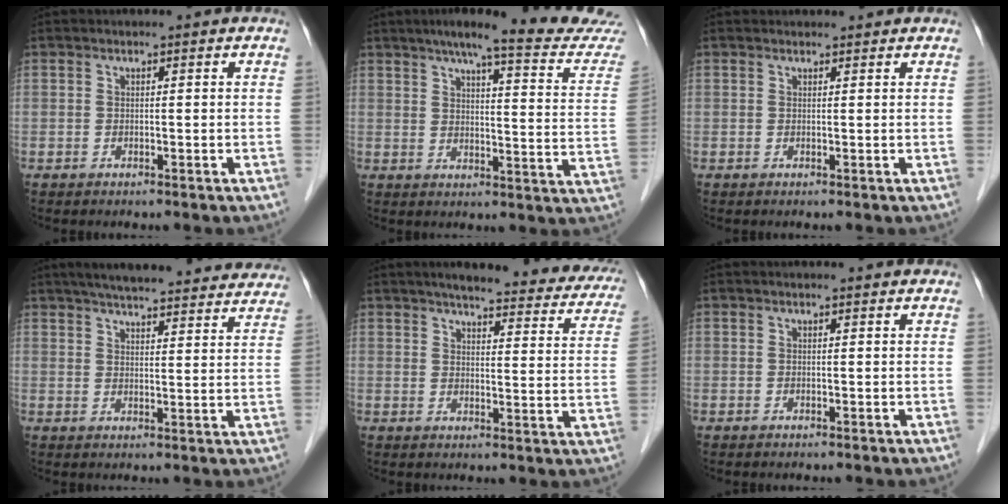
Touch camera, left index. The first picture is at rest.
{"total": 20.3, "force": [18.2, 0.4, 9.0], "torque": [-0.116, -0.051, 0.215]}
{"total": 3.3, "force": [3.2, 0.9, 0.3], "torque": [-0.003, 0.032, 0.045]}
{"total": 24.9, "force": [22.6, 3.7, 9.9], "torque": [-0.146, 0.001, 0.281]}
{"total": 22.4, "force": [19.3, 4.4, 10.5], "torque": [-0.119, -0.013, 0.213]}
{"total": 1.4, "force": [1.3, 0.2, 0.3], "torque": [-0.011, 0.010, 0.014]}